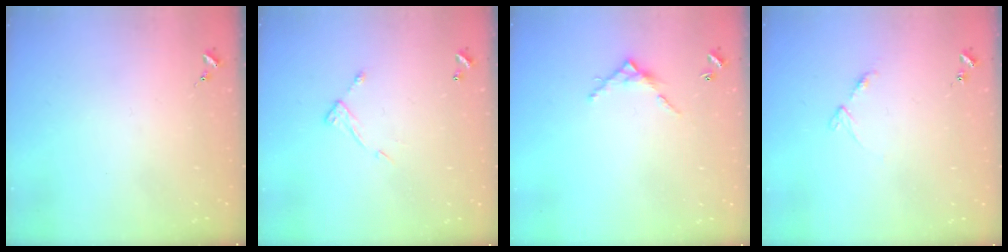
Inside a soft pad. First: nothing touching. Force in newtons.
{"total": 7.7, "press": 7.7, "slide": 0.6}
{"total": 6.3, "press": 6.3, "slide": 0.5}
{"total": 5.9, "press": 5.9, "slide": 0.7}